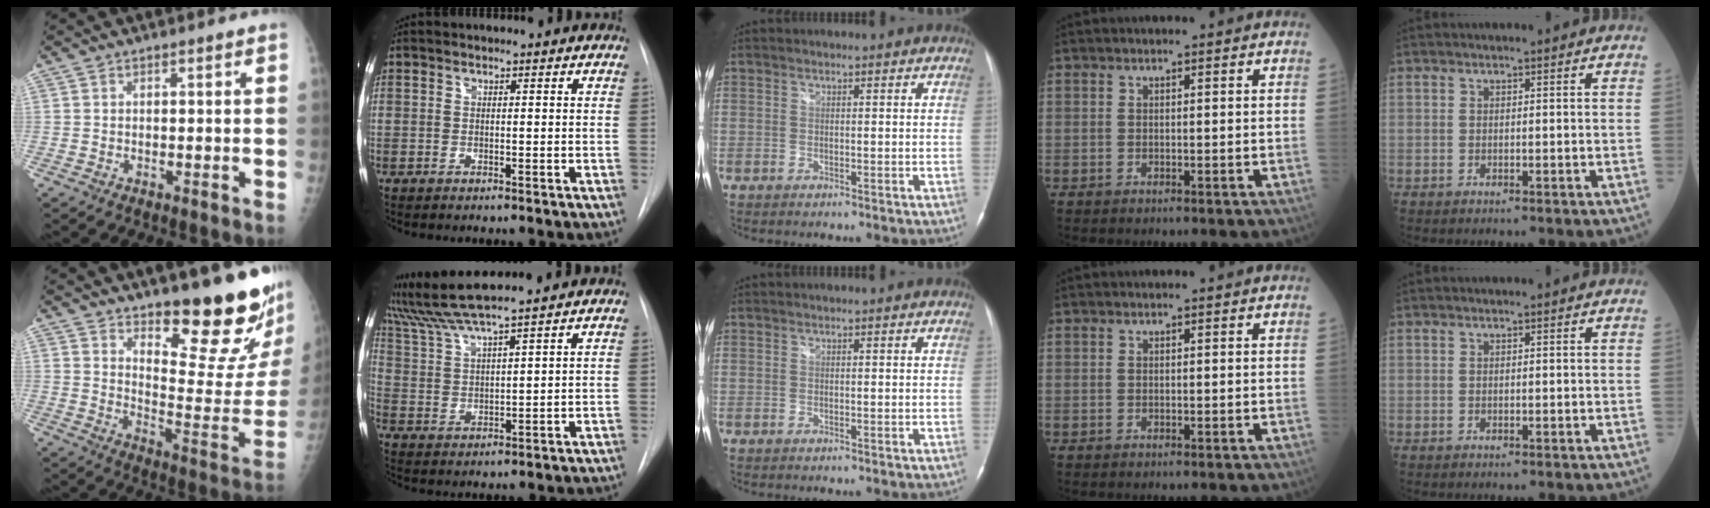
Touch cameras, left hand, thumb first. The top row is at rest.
{"thumb": {"total": 20.2, "force": [15.4, 4.3, 12.4], "torque": [-0.139, -0.145, 0.215]}, "index": {"total": 9.8, "force": [8.6, -1.6, 4.3], "torque": [-0.088, 0.022, 0.165]}}